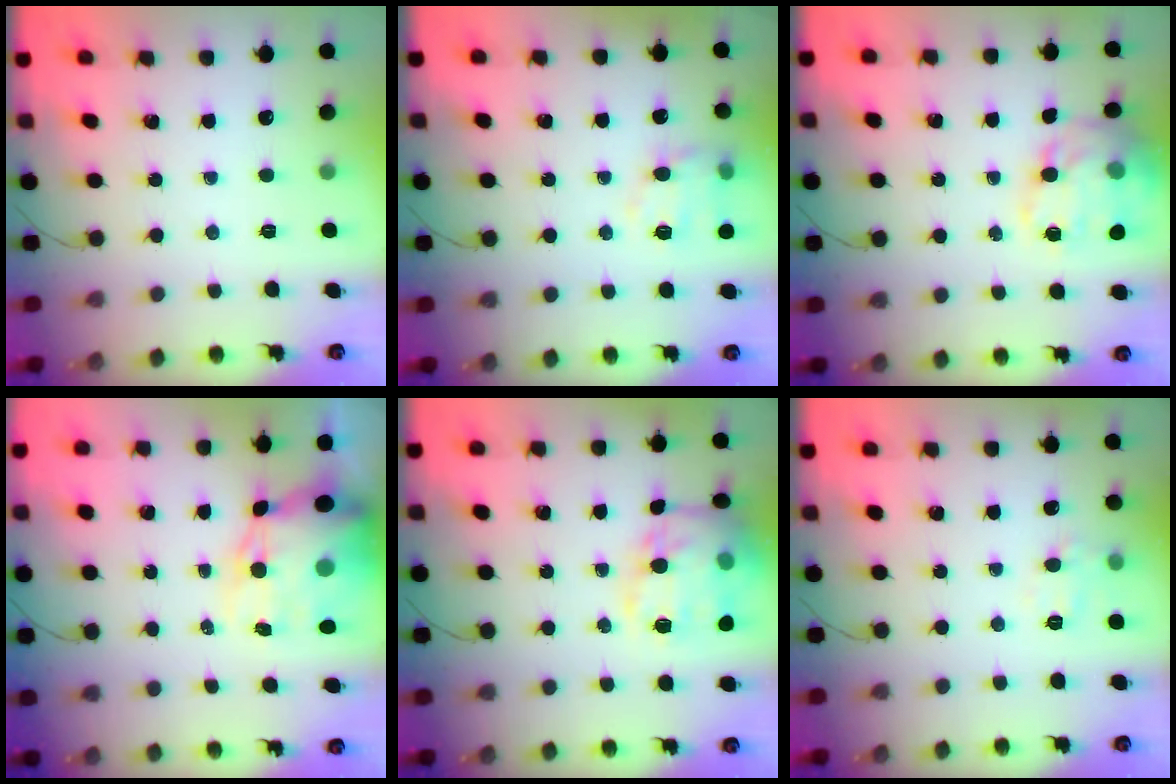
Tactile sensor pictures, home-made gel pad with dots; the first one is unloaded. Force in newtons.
{"total": 12.0, "press": 11.9, "slide": 1.7}
{"total": 16.0, "press": 15.8, "slide": 2.2}
{"total": 16.4, "press": 15.9, "slide": 3.9}
{"total": 17.7, "press": 17.7, "slide": 1.2}
{"total": 6.9, "press": 6.8, "slide": 1.0}